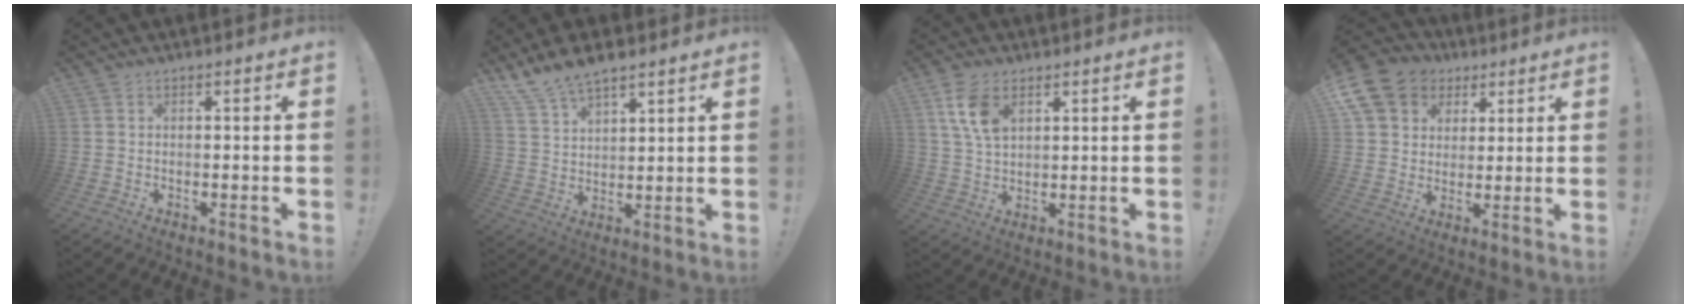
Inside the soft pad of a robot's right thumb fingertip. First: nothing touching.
{"total": 9.1, "force": [7.7, 3.3, 3.6], "torque": [-0.070, -0.046, 0.148]}
{"total": 8.9, "force": [4.2, 5.1, 6.0], "torque": [-0.119, -0.011, 0.079]}
{"total": 13.3, "force": [6.2, 10.6, 5.0], "torque": [-0.070, -0.034, 0.125]}